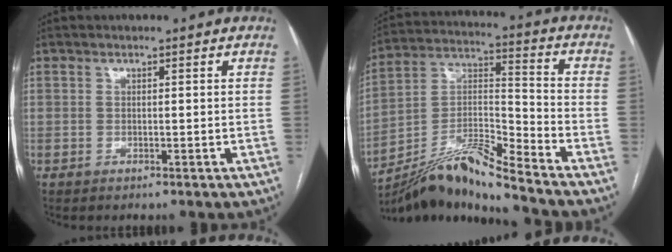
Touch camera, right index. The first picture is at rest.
{"total": 13.2, "force": [-11.7, -1.4, 5.9], "torque": [-0.117, 0.018, -0.211]}